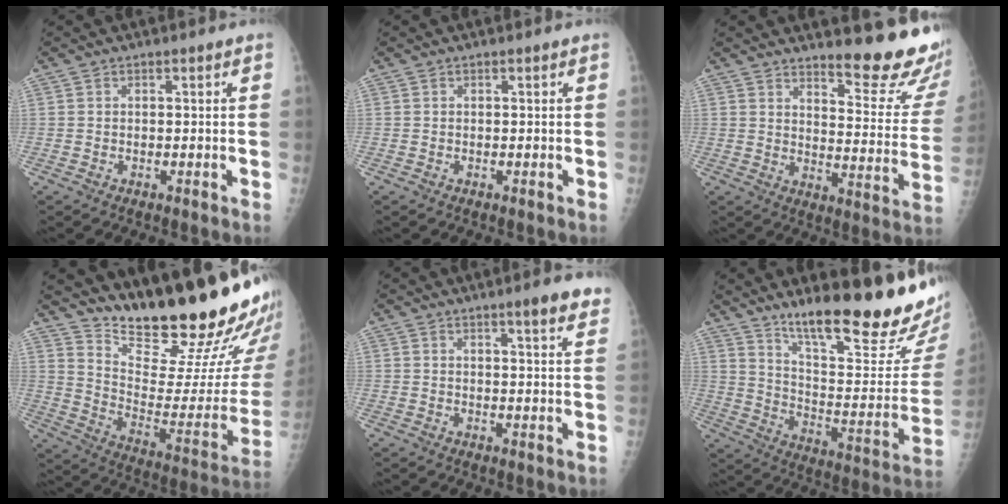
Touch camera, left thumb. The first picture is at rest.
{"total": 0.0}
{"total": 17.1, "force": [14.1, 2.9, 9.4], "torque": [-0.091, -0.146, 0.177]}
{"total": 27.2, "force": [22.2, 4.5, 15.0], "torque": [-0.196, -0.164, 0.322]}
{"total": 6.3, "force": [4.4, 0.6, 4.5], "torque": [-0.050, -0.019, 0.054]}
{"total": 27.5, "force": [19.4, 4.6, 18.8], "torque": [-0.255, -0.109, 0.295]}